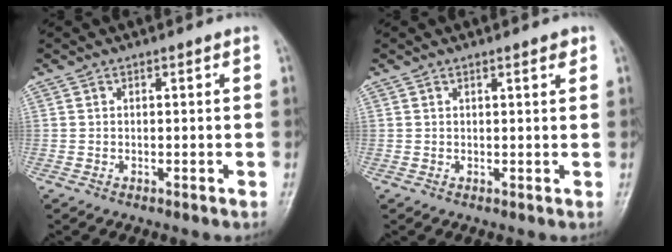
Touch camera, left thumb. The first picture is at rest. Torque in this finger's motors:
{"motor_torque": [-0.26, 0.07, -0.08, -0.07, 0.04]}